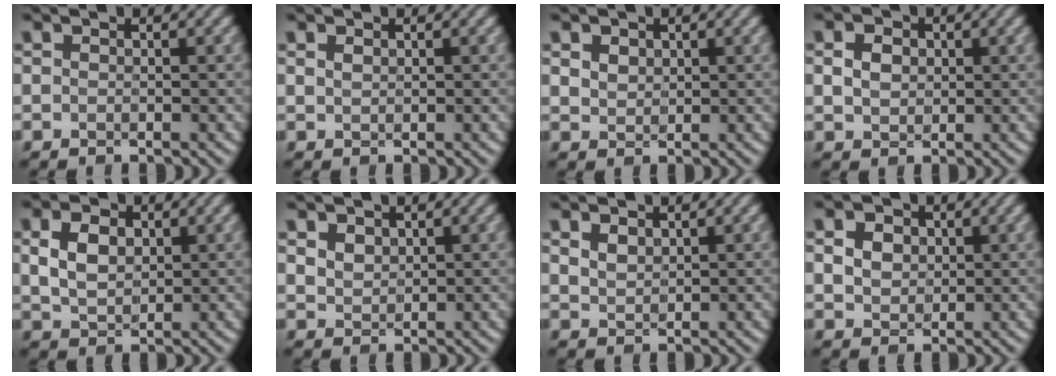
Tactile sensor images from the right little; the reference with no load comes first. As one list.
[{"total": 0.5, "force": [0.4, 0.3, 0.2], "torque": [-0.005, 0.004, 0.005]}, {"total": 1.7, "force": [0.7, 1.3, 0.8], "torque": [-0.031, -0.002, 0.024]}, {"total": 1.7, "force": [-0.2, 1.4, 0.9], "torque": [-0.031, -0.002, 0.006]}, {"total": 3.2, "force": [0.2, 2.2, 2.2], "torque": [-0.060, -0.002, 0.015]}, {"total": 2.3, "force": [1.1, 1.6, 1.2], "torque": [-0.043, 0.002, 0.033]}, {"total": 1.4, "force": [0.7, 0.9, 0.9], "torque": [-0.026, 0.002, 0.021]}, {"total": 3.3, "force": [0.8, 2.6, 1.8], "torque": [-0.052, 0.012, 0.013]}]